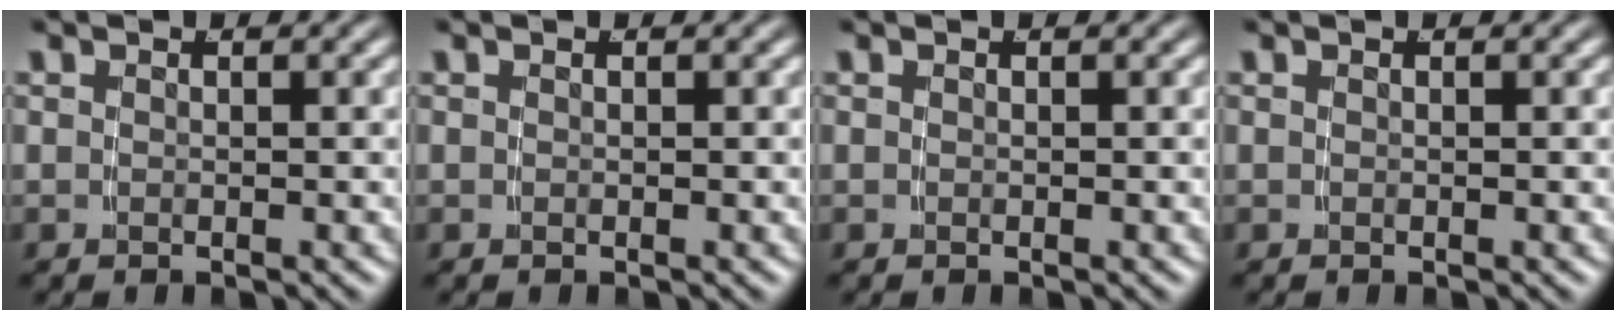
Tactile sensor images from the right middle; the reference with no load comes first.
{"total": 0.0}
{"total": 0.0}
{"total": 0.0}